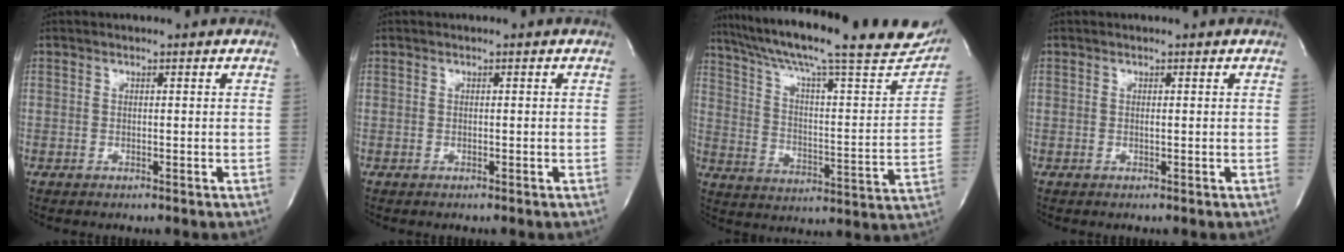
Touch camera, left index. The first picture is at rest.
{"total": 0.0}
{"total": 29.3, "force": [24.1, 4.2, 16.1], "torque": [-0.258, -0.030, 0.319]}
{"total": 0.0}